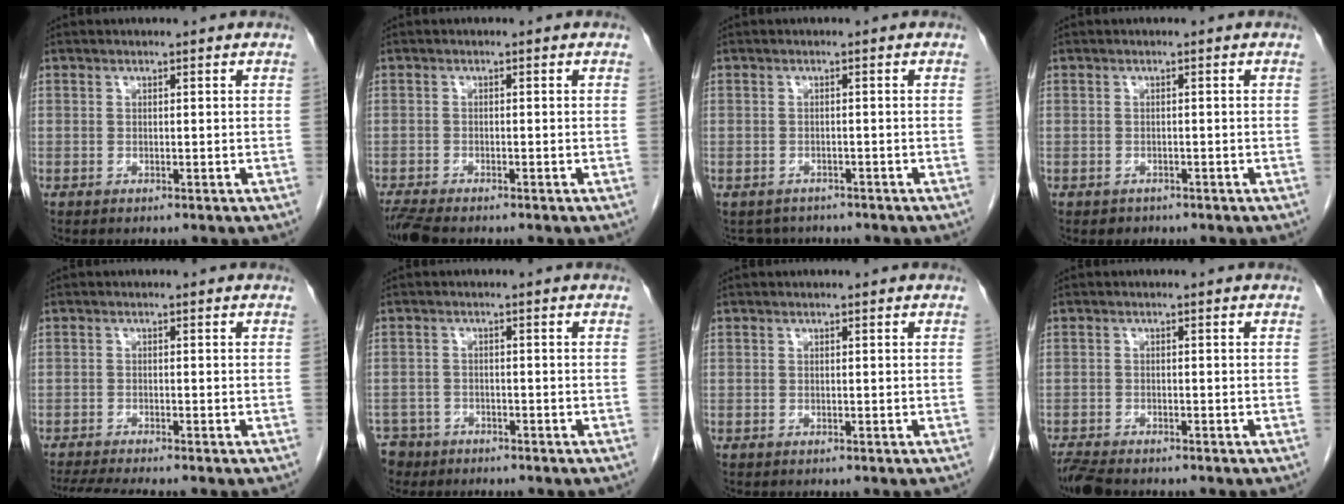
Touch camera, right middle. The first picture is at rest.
{"total": 3.6, "force": [-3.1, 0.5, 1.7], "torque": [-0.040, -0.014, -0.056]}
{"total": 3.5, "force": [-3.1, 1.7, -0.1], "torque": [0.002, 0.003, -0.044]}
{"total": 1.1, "force": [-0.8, 0.8, 0.0], "torque": [-0.007, 0.002, -0.009]}
{"total": 5.8, "force": [-5.1, -0.5, 2.8], "torque": [-0.044, -0.016, -0.086]}
{"total": 4.9, "force": [-3.8, 3.1, -0.1], "torque": [0.000, 0.002, -0.068]}
{"total": 0.0}
{"total": 4.6, "force": [-4.0, 1.1, 2.0], "torque": [-0.041, -0.014, -0.070]}